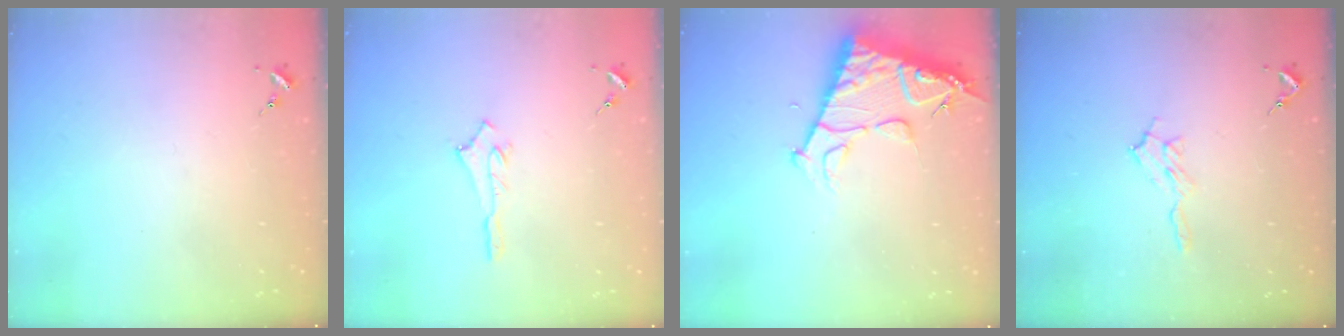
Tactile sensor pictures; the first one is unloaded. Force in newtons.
{"total": 2.5, "press": 2.5, "slide": 0.2}
{"total": 13.0, "press": 12.9, "slide": 1.3}
{"total": 6.5, "press": 6.5, "slide": 0.8}